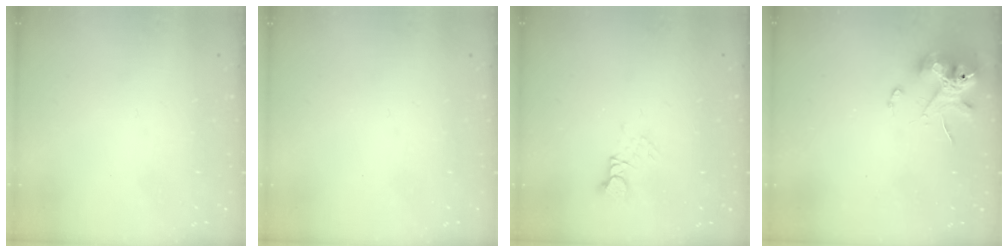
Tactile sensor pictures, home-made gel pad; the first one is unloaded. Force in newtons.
{"total": 0.0}
{"total": 3.5, "press": 3.5, "slide": 0.3}
{"total": 12.1, "press": 12.0, "slide": 1.7}